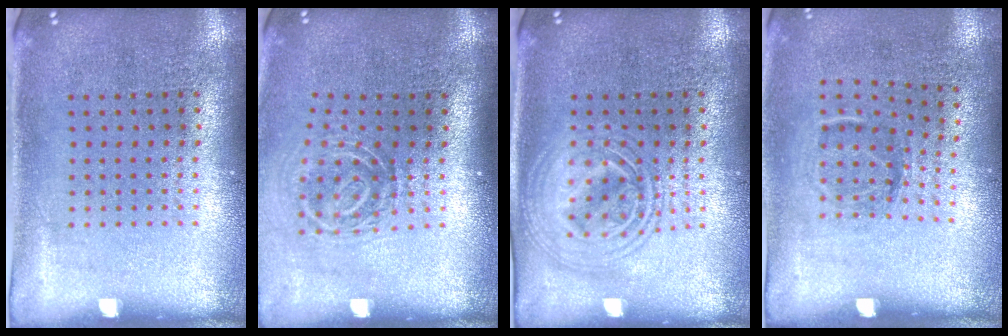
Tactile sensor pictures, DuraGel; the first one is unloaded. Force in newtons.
{"total": 1.9, "press": 1.2, "slide": 1.5}
{"total": 2.8, "press": 2.8, "slide": 0.4}
{"total": 1.2, "press": 0.8, "slide": 0.8}